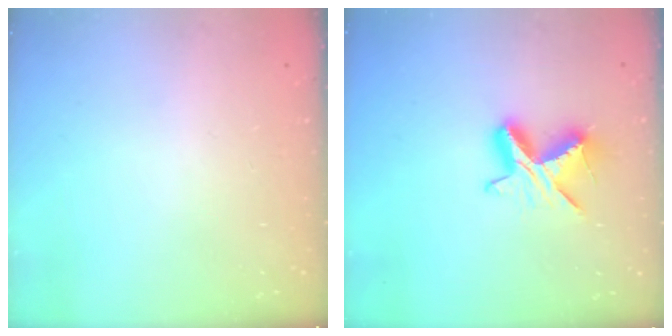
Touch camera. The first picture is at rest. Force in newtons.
{"total": 8.5, "press": 8.5, "slide": 0.4}